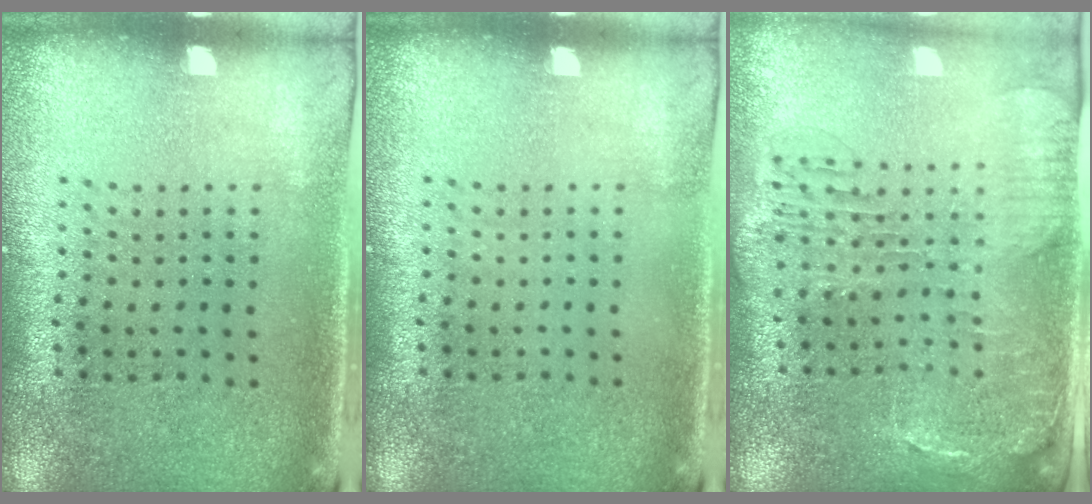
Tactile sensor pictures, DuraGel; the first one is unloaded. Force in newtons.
{"total": 0.0}
{"total": 1.4, "press": 1.3, "slide": 0.3}